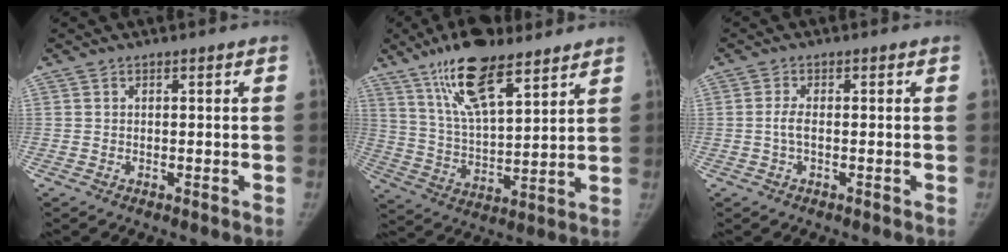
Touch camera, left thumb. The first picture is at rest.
{"total": 16.6, "force": [11.0, 5.6, 11.2], "torque": [-0.179, -0.046, 0.204]}
{"total": 2.2, "force": [-0.2, 0.8, 2.0], "torque": [-0.049, 0.002, -0.005]}